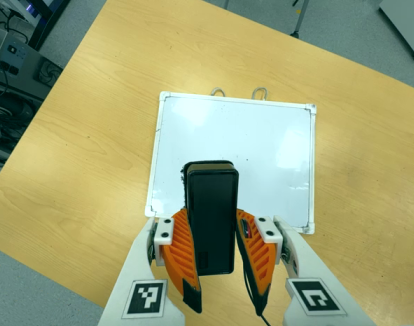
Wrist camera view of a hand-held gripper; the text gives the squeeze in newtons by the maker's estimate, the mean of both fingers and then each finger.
{"total": 6.6, "left": 5.7, "right": 7.5}